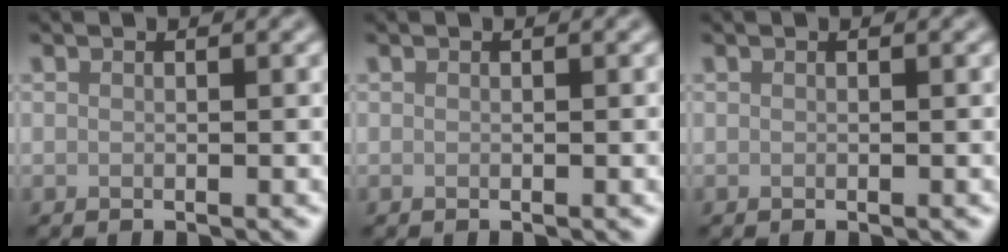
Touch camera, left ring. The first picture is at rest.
{"total": 0.0}
{"total": 0.0}